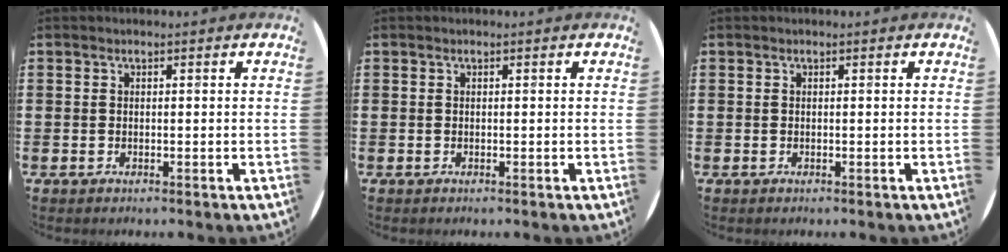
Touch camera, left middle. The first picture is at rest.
{"total": 0.0}
{"total": 0.0}